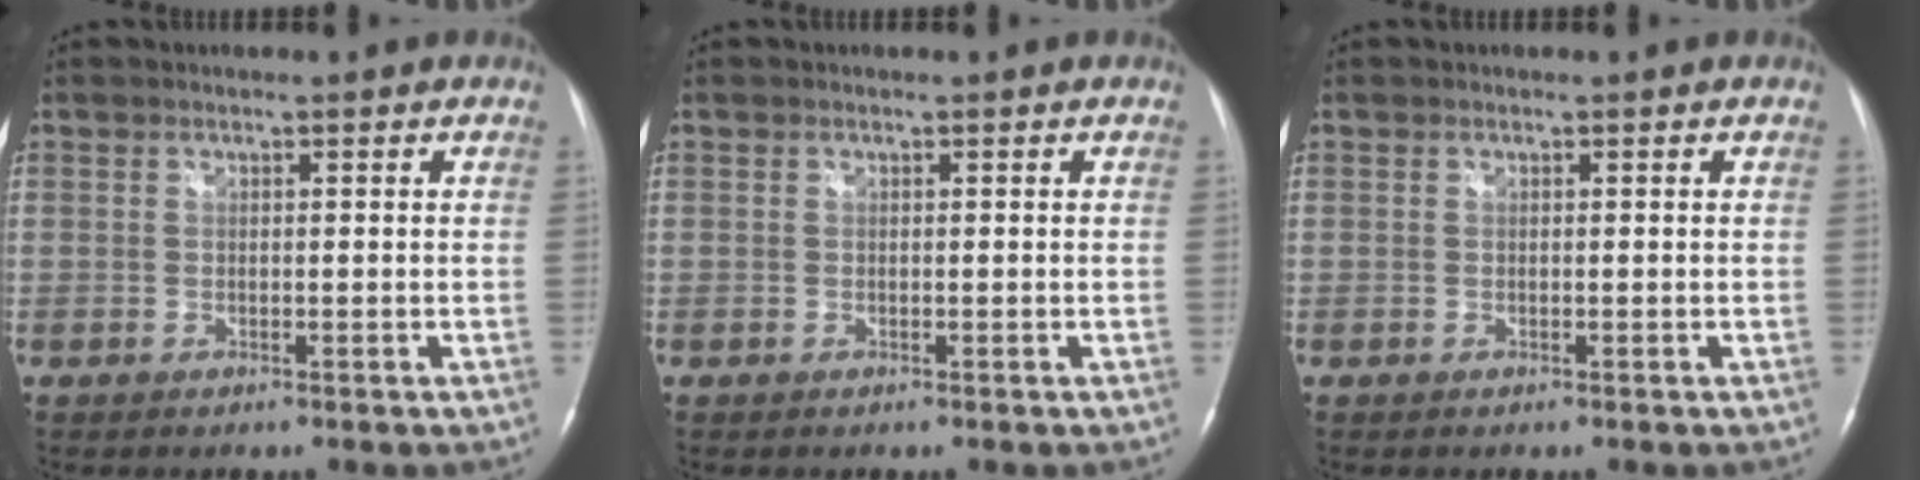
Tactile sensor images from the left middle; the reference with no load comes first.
{"total": 0.0}
{"total": 0.0}